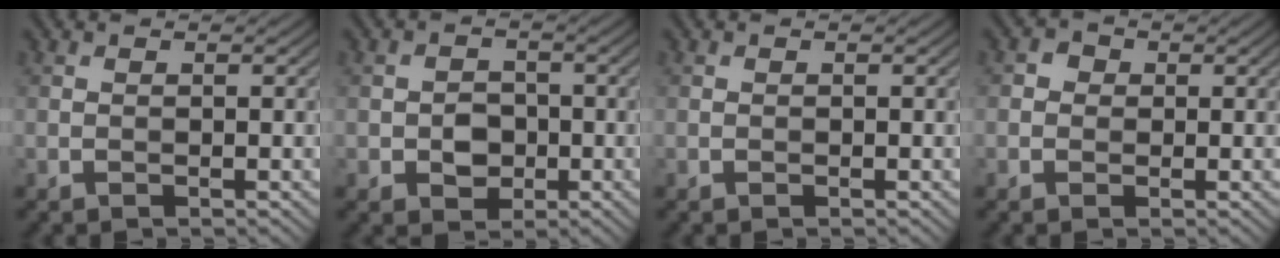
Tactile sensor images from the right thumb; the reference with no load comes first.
{"total": 3.4, "force": [-0.9, 2.8, 1.6], "torque": [-0.025, -0.002, -0.019]}
{"total": 0.0}
{"total": 1.8, "force": [0.1, 1.8, 0.5], "torque": [-0.009, 0.002, -0.004]}